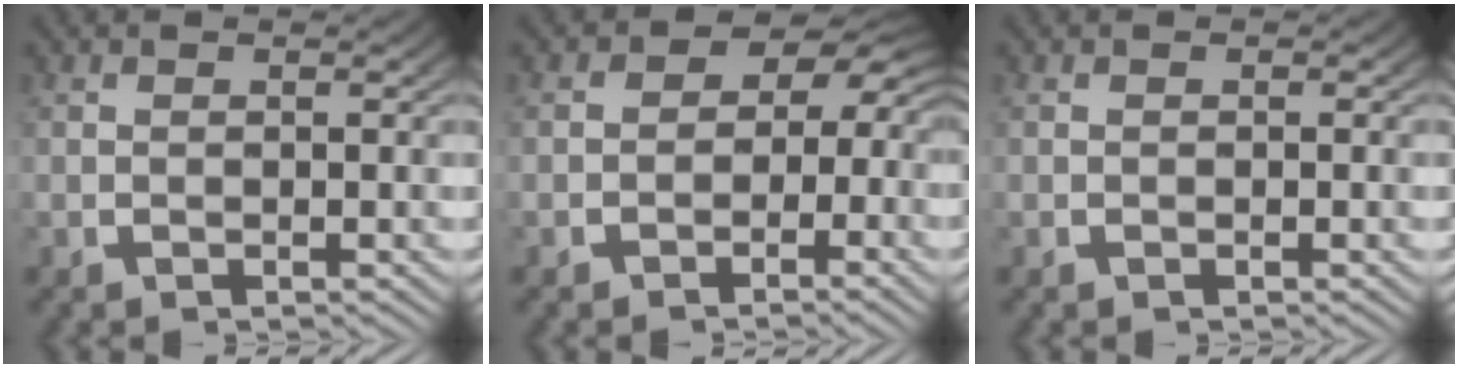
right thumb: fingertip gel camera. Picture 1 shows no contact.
{"total": 4.0, "force": [0.0, 3.3, 2.3], "torque": [-0.025, -0.003, -0.003]}
{"total": 0.0}